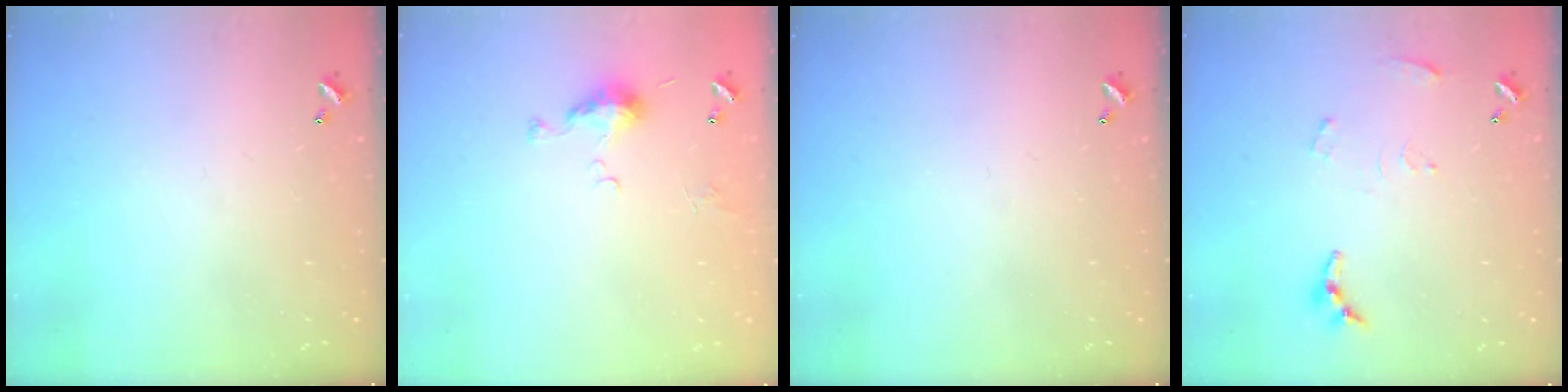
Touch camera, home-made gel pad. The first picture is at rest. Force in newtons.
{"total": 5.0, "press": 5.0, "slide": 0.7}
{"total": 0.0}
{"total": 6.2, "press": 6.2, "slide": 0.5}